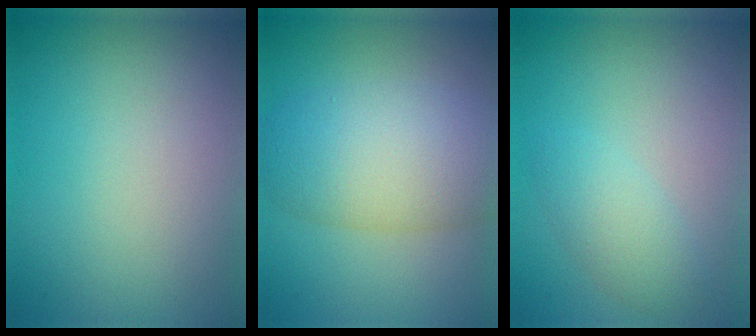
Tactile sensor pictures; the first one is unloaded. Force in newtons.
{"total": 7.8, "press": 7.8, "slide": 0.3}
{"total": 2.5, "press": 2.5, "slide": 0.1}